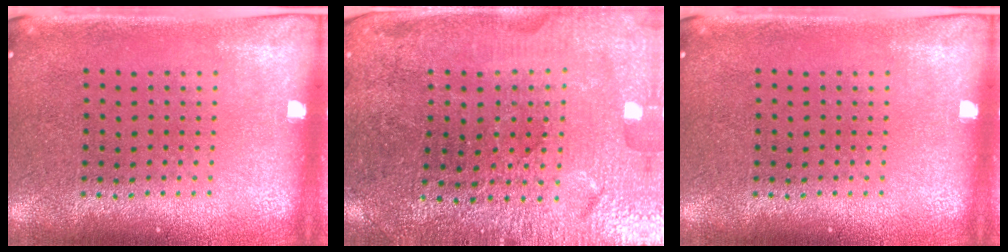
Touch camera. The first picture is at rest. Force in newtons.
{"total": 3.4, "press": 3.4, "slide": 0.2}
{"total": 0.0}